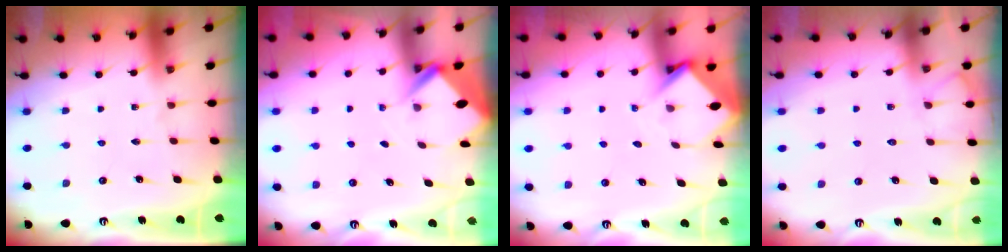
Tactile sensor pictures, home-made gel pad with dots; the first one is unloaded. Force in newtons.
{"total": 3.0, "press": 2.9, "slide": 0.4}
{"total": 3.3, "press": 3.3, "slide": 0.2}
{"total": 6.0, "press": 6.0, "slide": 0.7}